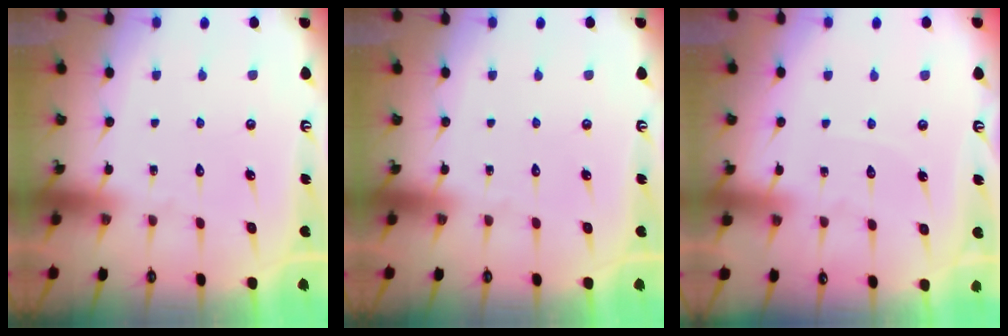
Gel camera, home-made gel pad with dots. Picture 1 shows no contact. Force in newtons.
{"total": 0.0}
{"total": 2.7, "press": 2.6, "slide": 0.4}